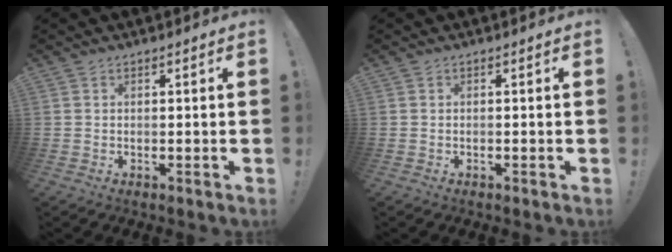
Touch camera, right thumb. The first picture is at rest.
{"total": 0.0}